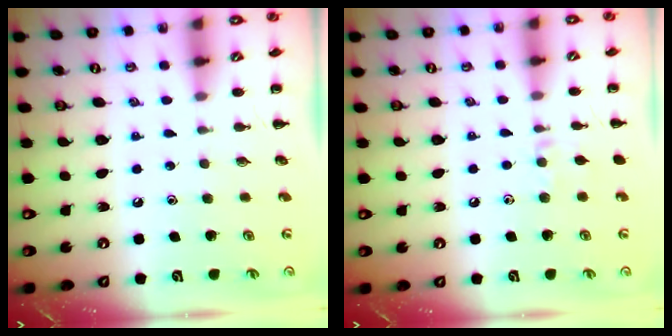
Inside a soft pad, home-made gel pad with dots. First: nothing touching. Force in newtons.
{"total": 6.6, "press": 6.4, "slide": 1.8}